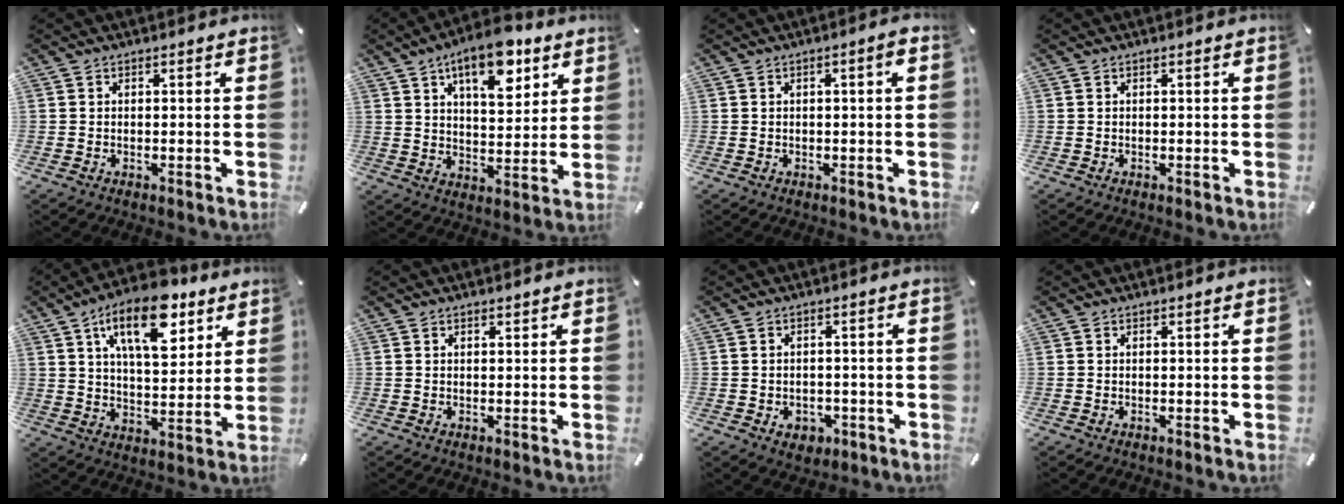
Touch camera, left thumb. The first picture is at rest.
{"total": 13.3, "force": [7.8, 6.3, 8.8], "torque": [-0.122, -0.031, 0.133]}
{"total": 2.2, "force": [0.0, 0.3, 2.2], "torque": [-0.036, 0.002, -0.002]}
{"total": 0.0}
{"total": 16.0, "force": [8.9, 7.6, 10.8], "torque": [-0.166, -0.030, 0.148]}
{"total": 0.6, "force": [0.4, 0.3, 0.3], "torque": [-0.006, 0.000, 0.008]}
{"total": 3.8, "force": [-1.3, 3.2, 1.6], "torque": [-0.010, -0.001, -0.025]}
{"total": 0.0}